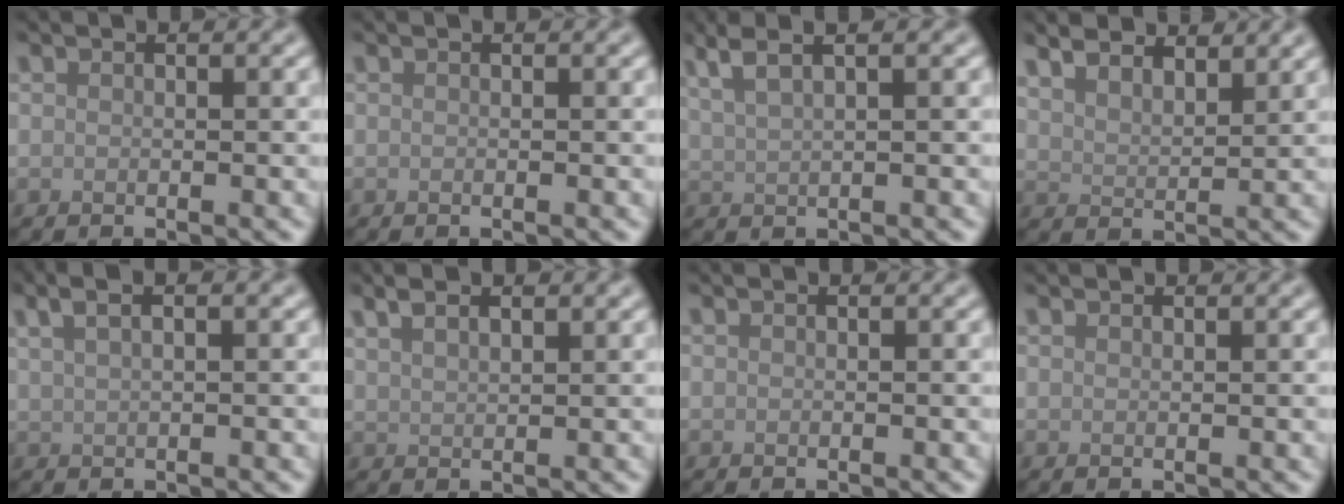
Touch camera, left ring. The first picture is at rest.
{"total": 0.0}
{"total": 4.3, "force": [2.9, 1.2, 2.8], "torque": [-0.046, 0.020, 0.034]}
{"total": 6.0, "force": [5.1, 2.1, 2.6], "torque": [-0.044, 0.015, 0.067]}
{"total": 3.5, "force": [2.2, 1.3, 2.5], "torque": [-0.035, 0.007, 0.020]}
{"total": 2.6, "force": [1.9, 0.7, 1.6], "torque": [-0.023, 0.006, 0.033]}
{"total": 0.0}
{"total": 0.6, "force": [0.6, 0.1, 0.0], "torque": [0.003, 0.000, 0.012]}